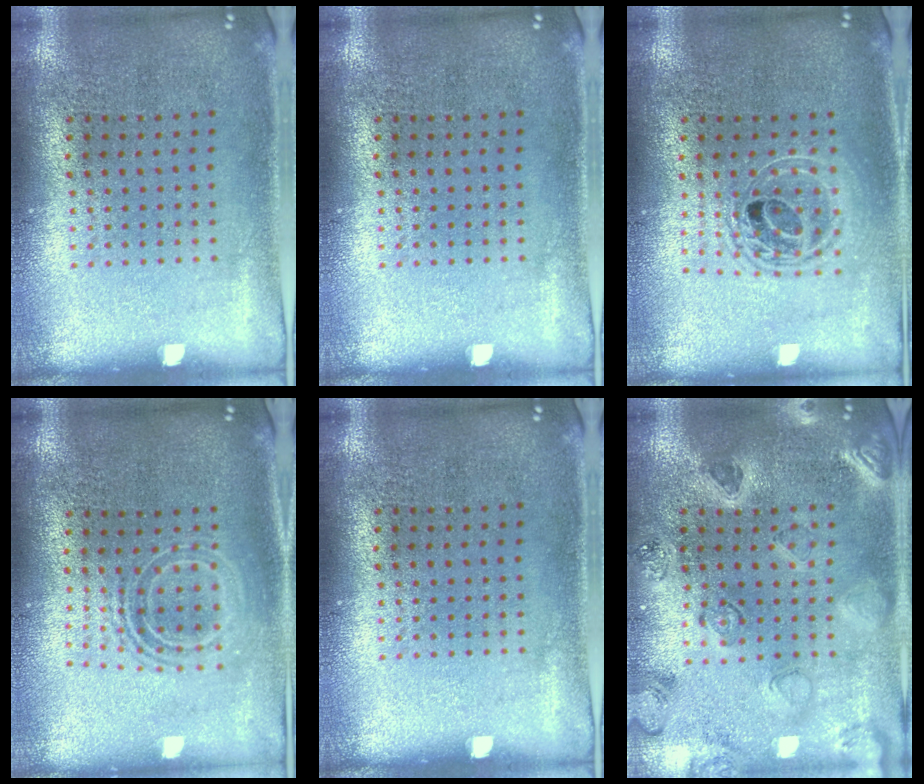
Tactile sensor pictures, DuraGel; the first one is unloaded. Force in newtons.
{"total": 0.0}
{"total": 1.7, "press": 1.4, "slide": 0.9}
{"total": 1.6, "press": 1.3, "slide": 1.0}
{"total": 0.0}
{"total": 1.1, "press": 1.1, "slide": 0.3}